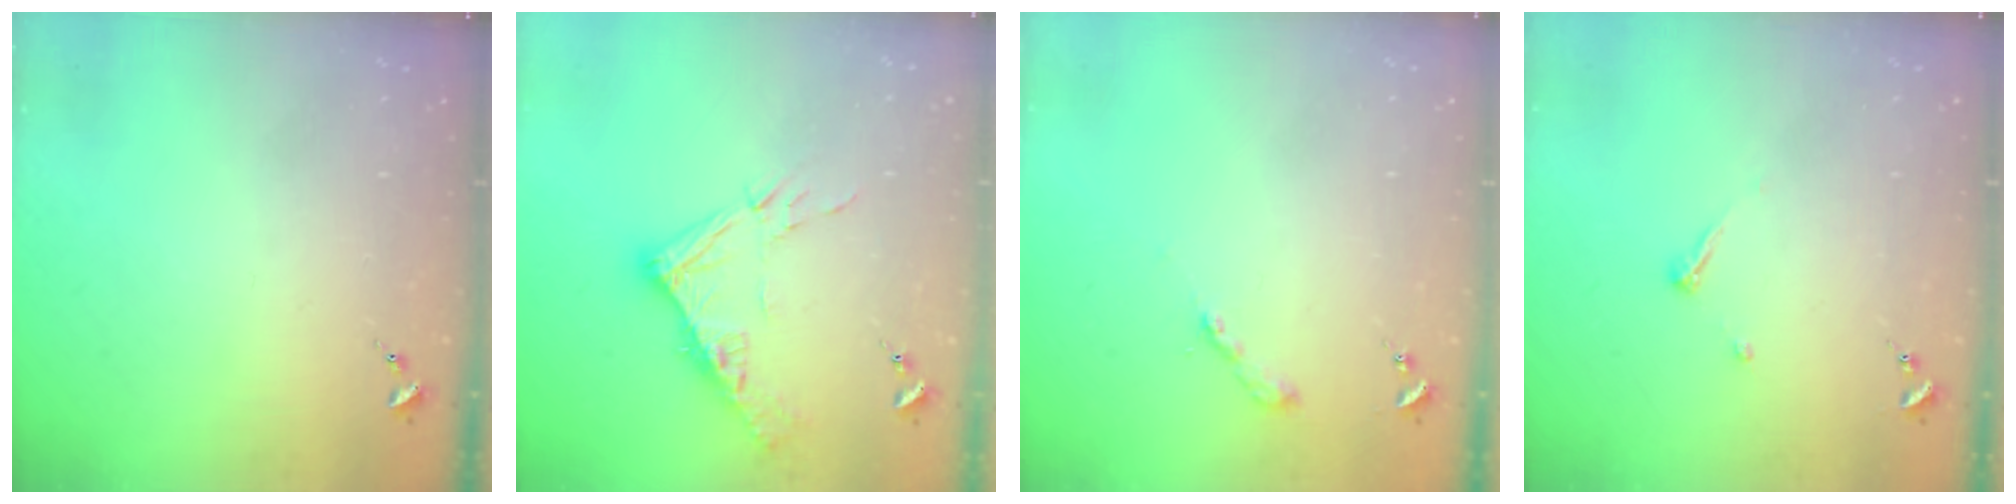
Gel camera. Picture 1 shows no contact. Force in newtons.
{"total": 13.2, "press": 13.2, "slide": 1.2}
{"total": 2.0, "press": 2.0, "slide": 0.2}
{"total": 4.5, "press": 4.5, "slide": 0.4}